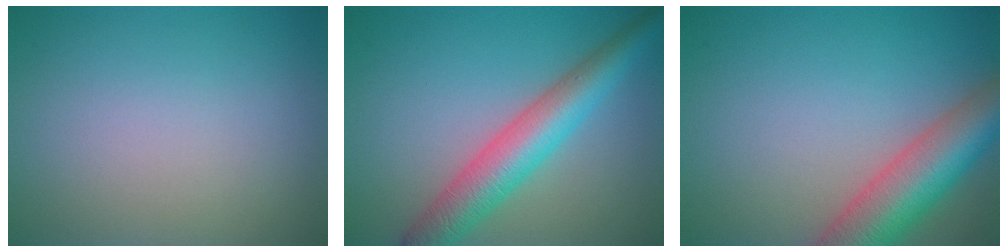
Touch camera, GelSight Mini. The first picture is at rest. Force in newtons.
{"total": 6.1, "press": 6.1, "slide": 0.2}
{"total": 8.0, "press": 8.0, "slide": 0.5}